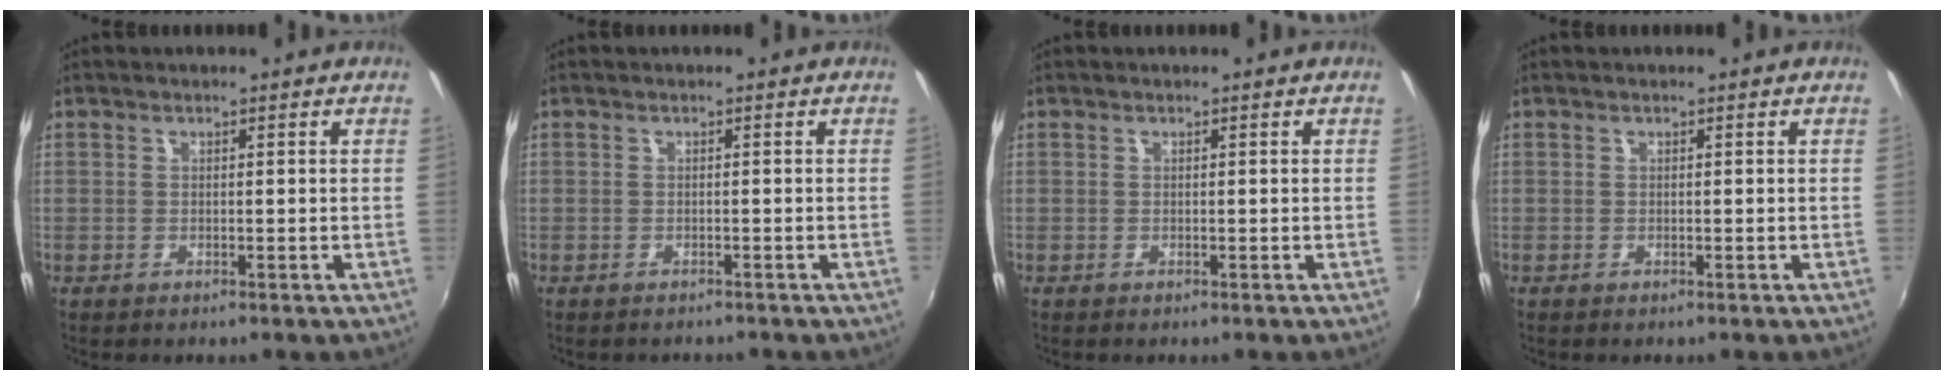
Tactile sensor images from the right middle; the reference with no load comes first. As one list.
[{"total": 1.3, "force": [-1.2, 0.3, 0.2], "torque": [-0.009, -0.004, -0.015]}, {"total": 0.0}, {"total": 0.0}]